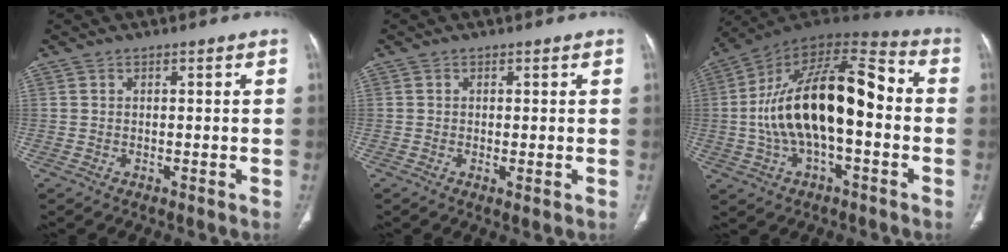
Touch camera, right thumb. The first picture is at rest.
{"total": 1.2, "force": [-0.2, 0.4, 1.1], "torque": [-0.026, -0.006, -0.005]}
{"total": 23.3, "force": [-1.3, 10.9, 20.5], "torque": [-0.353, 0.049, -0.026]}